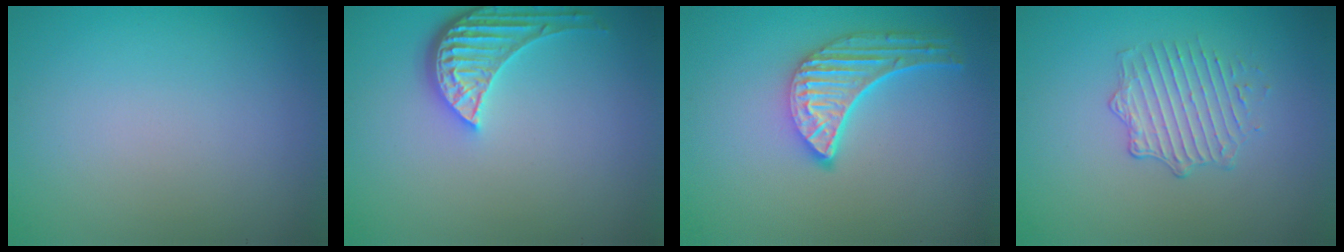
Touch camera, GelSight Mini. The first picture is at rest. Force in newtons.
{"total": 4.3, "press": 3.5, "slide": 2.6}
{"total": 4.8, "press": 3.7, "slide": 3.0}
{"total": 2.3, "press": 1.6, "slide": 1.6}